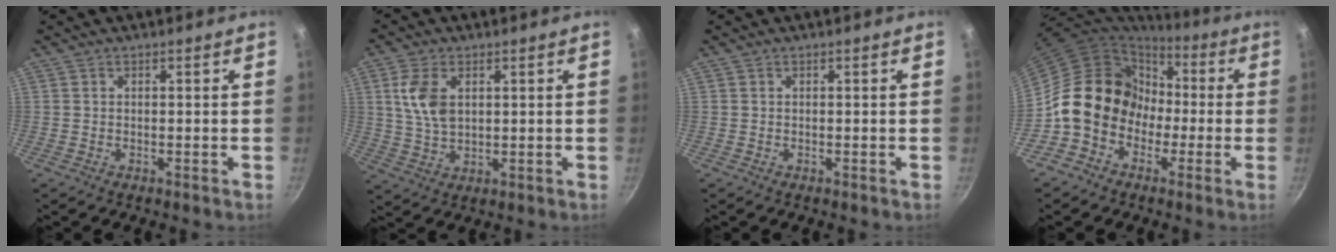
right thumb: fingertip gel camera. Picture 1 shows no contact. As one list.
[{"total": 7.9, "force": [2.2, 4.8, 5.9], "torque": [-0.111, -0.009, 0.045]}, {"total": 0.0}, {"total": 14.6, "force": [-2.0, 12.7, 6.9], "torque": [-0.064, 0.049, -0.038]}]